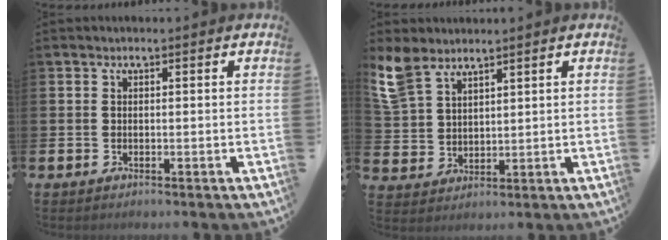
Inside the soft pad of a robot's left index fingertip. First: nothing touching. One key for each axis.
{"total": 6.7, "fx": 5.5, "fy": 3.0, "fz": 2.3, "tx": -0.061, "ty": -0.012, "tz": 0.104}